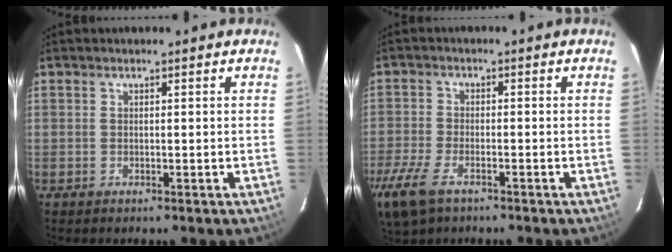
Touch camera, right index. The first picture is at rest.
{"total": 10.8, "force": [-6.8, 4.9, 6.9], "torque": [-0.180, -0.030, -0.131]}